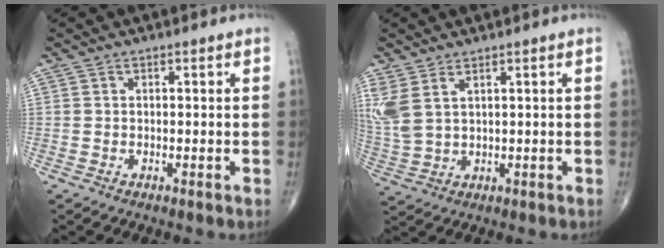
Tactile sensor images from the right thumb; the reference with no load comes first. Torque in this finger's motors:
{"motor_torque": [0.14, 0.14, 0.70, 0.59, 0.07]}